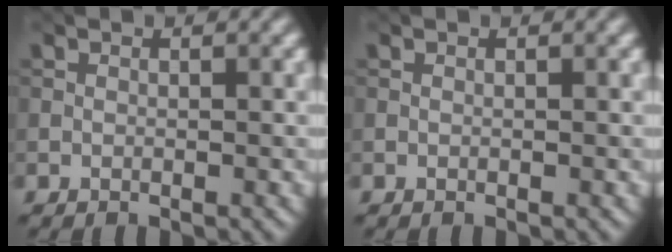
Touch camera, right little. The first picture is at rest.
{"total": 0.0}